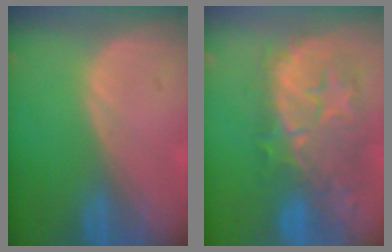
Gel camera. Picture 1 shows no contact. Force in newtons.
{"total": 11.0, "press": 10.2, "slide": 4.0}